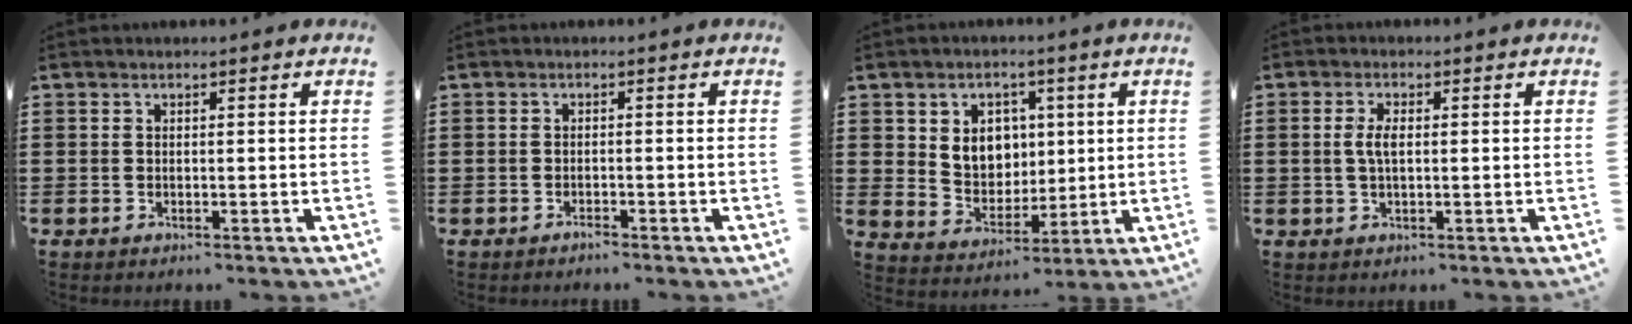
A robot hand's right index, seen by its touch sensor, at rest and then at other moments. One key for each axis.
{"total": 1.0, "fx": -1.0, "fy": 0.0, "fz": 0.1, "tx": -0.005, "ty": -0.002, "tz": -0.020}
{"total": 6.0, "fx": 1.7, "fy": 5.3, "fz": 2.2, "tx": -0.044, "ty": 0.005, "tz": 0.025}
{"total": 3.0, "fx": 0.1, "fy": 1.0, "fz": 2.8, "tx": -0.062, "ty": 0.000, "tz": -0.002}